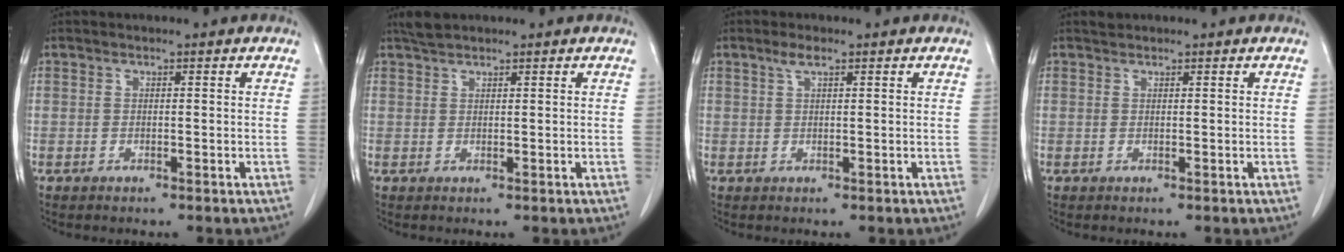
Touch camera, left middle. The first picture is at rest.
{"total": 1.9, "force": [1.8, 0.2, 0.6], "torque": [-0.018, 0.010, 0.038]}
{"total": 1.8, "force": [1.1, 0.3, 1.3], "torque": [-0.030, 0.005, 0.024]}
{"total": 0.6, "force": [0.6, 0.1, 0.0], "torque": [-0.010, 0.005, 0.015]}